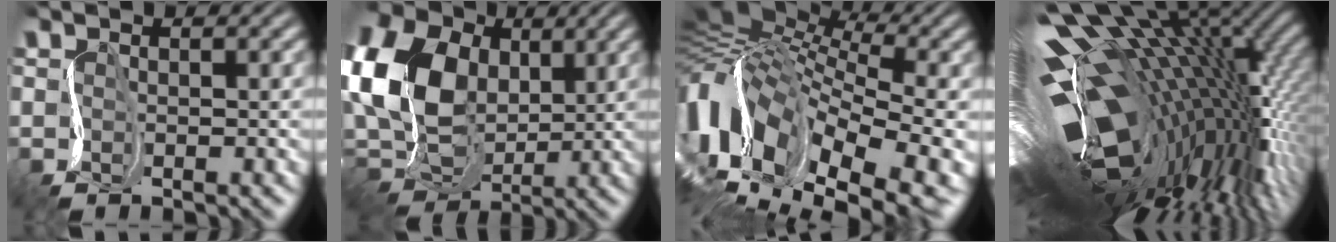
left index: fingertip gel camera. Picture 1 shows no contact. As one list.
[{"total": 13.8, "force": [3.4, 10.4, 8.5], "torque": [-0.215, 0.011, 0.058]}, {"total": 14.1, "force": [-0.4, 8.7, 11.1], "torque": [-0.209, 0.003, 0.032]}, {"total": 18.6, "force": [0.8, 7.8, 16.9], "torque": [-0.269, 0.001, 0.024]}]